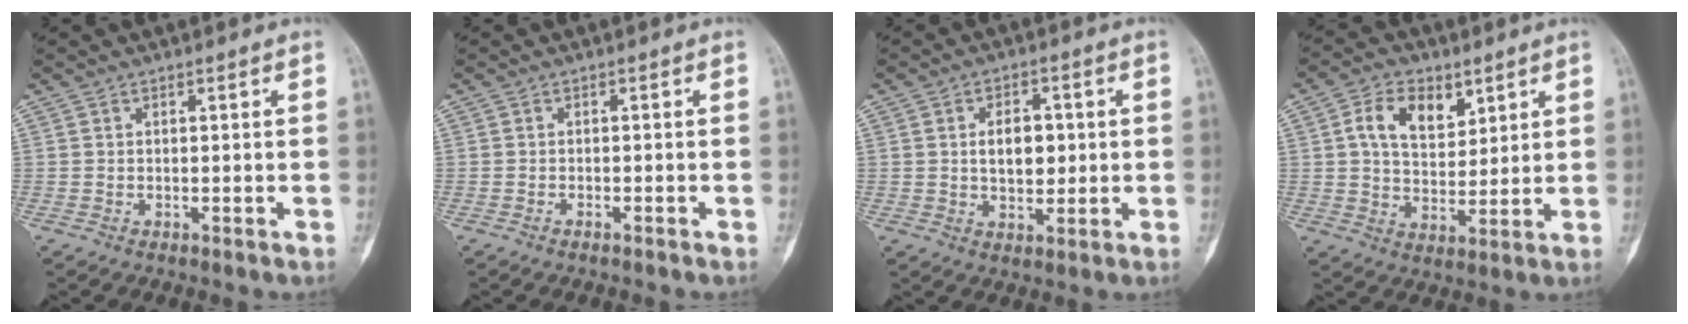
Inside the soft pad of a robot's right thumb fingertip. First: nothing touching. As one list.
[{"total": 0.8, "force": [-0.6, 0.3, 0.3], "torque": [-0.007, 0.004, -0.012]}, {"total": 6.8, "force": [0.6, 4.5, 5.1], "torque": [-0.051, 0.001, 0.011]}, {"total": 10.0, "force": [4.0, 6.5, 6.5], "torque": [-0.079, -0.013, 0.074]}]